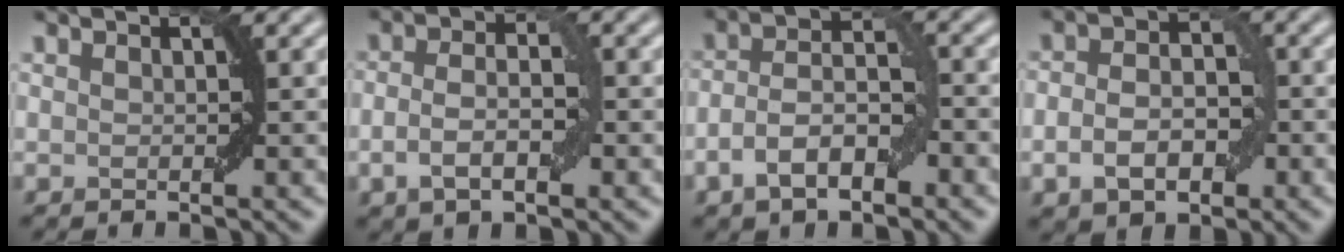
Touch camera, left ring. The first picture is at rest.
{"total": 3.8, "force": [-0.9, 1.8, 3.2], "torque": [-0.062, 0.001, -0.021]}
{"total": 5.3, "force": [-2.3, 2.4, 4.1], "torque": [-0.067, 0.010, -0.046]}
{"total": 4.5, "force": [-1.2, 2.8, 3.3], "torque": [-0.053, 0.001, -0.026]}